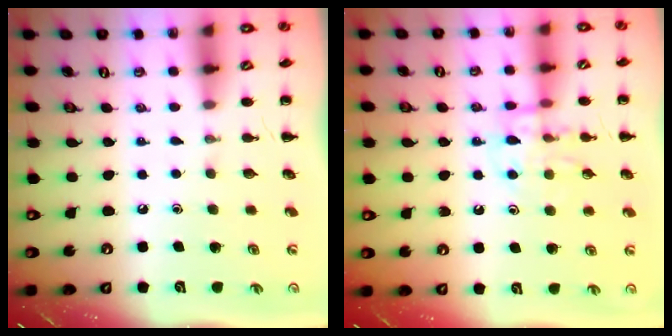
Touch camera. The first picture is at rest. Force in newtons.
{"total": 12.4, "press": 12.4, "slide": 0.9}